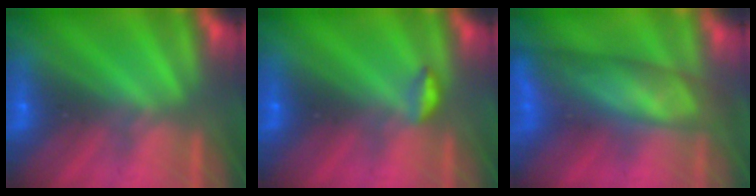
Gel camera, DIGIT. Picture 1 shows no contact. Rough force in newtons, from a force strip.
{"total": 2.9}
{"total": 7.9}